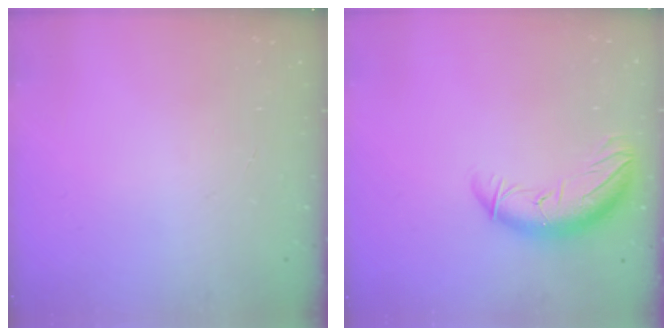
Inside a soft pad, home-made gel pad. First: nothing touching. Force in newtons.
{"total": 10.5, "press": 10.2, "slide": 2.4}